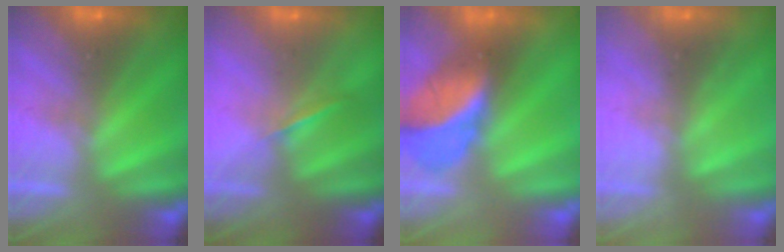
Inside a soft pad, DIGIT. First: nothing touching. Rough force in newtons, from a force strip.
{"total": 1.3}
{"total": 2.6}
{"total": 2.1}